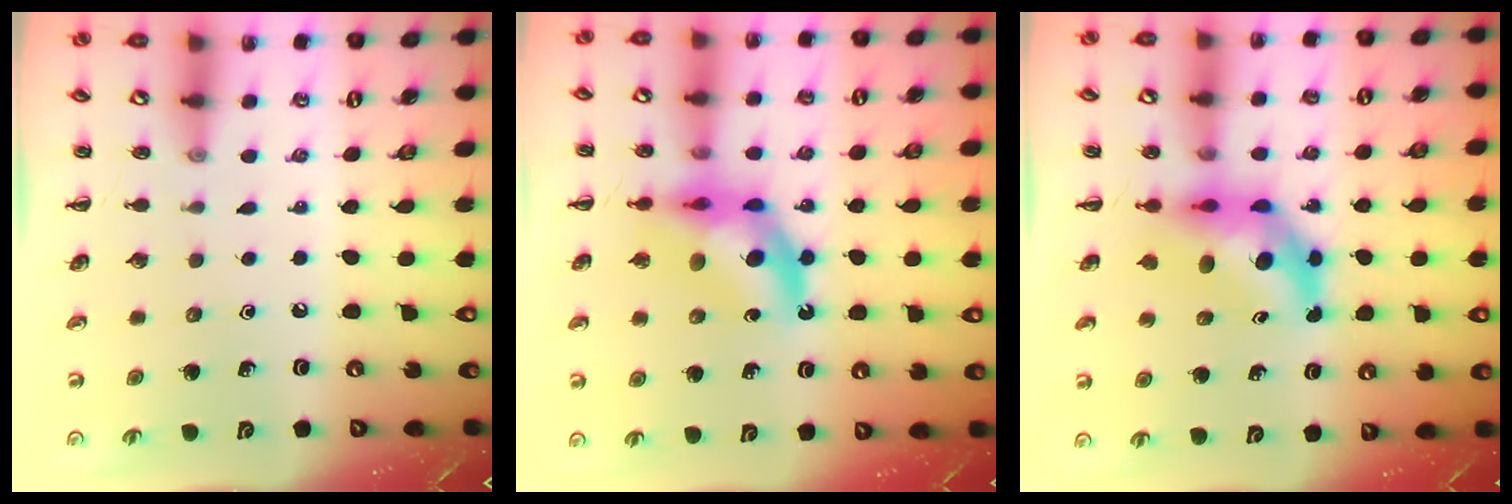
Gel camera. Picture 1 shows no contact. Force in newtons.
{"total": 12.3, "press": 11.7, "slide": 3.8}
{"total": 7.0, "press": 6.7, "slide": 2.1}